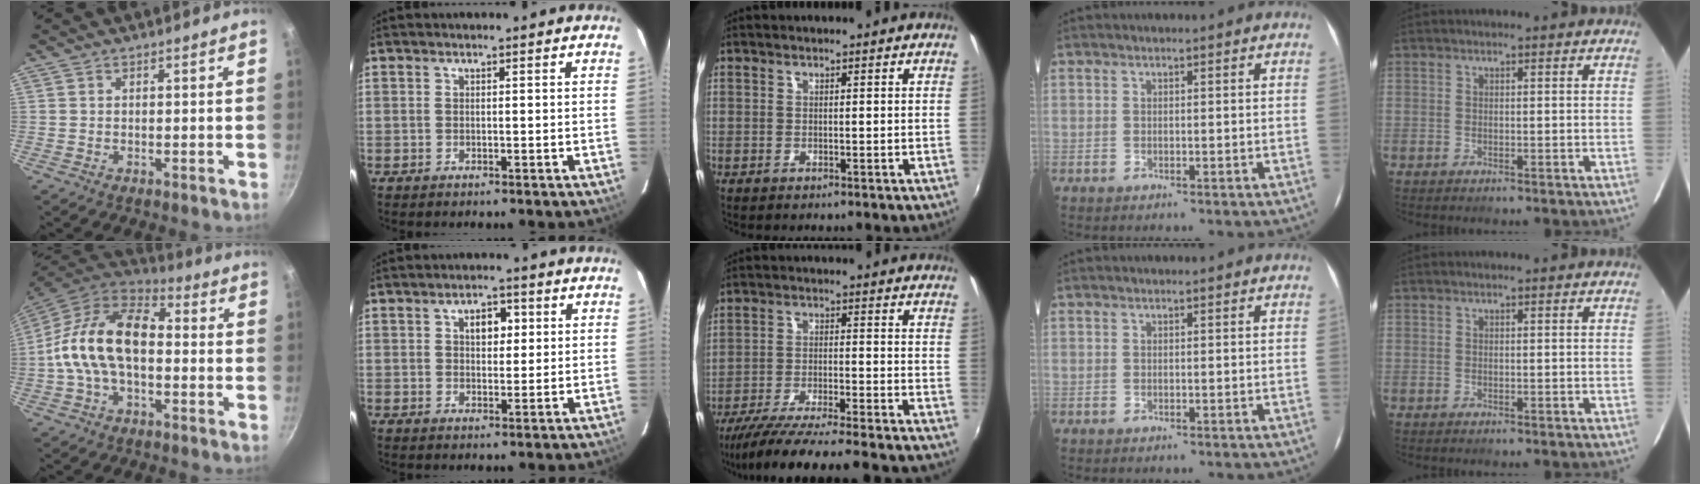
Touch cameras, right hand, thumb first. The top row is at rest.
{"thumb": {"total": 16.9, "force": [-1.1, 10.1, 13.5], "torque": [-0.222, 0.038, -0.040]}, "index": {"total": 4.2, "force": [1.3, 2.8, 2.9], "torque": [-0.042, 0.014, 0.022]}, "middle": {"total": 20.9, "force": [-18.9, -0.5, 8.9], "torque": [-0.162, -0.048, -0.286]}}